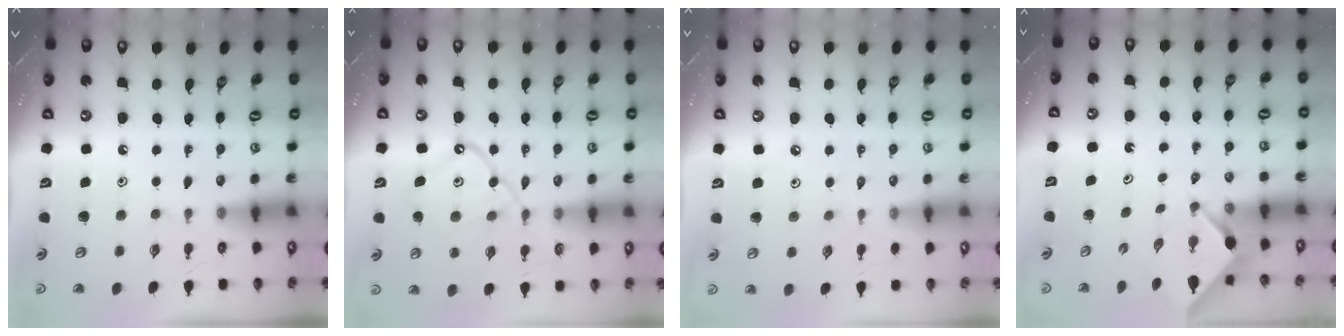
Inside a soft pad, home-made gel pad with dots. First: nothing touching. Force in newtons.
{"total": 14.0, "press": 14.0, "slide": 1.4}
{"total": 1.7, "press": 1.7, "slide": 0.4}
{"total": 2.5, "press": 2.5, "slide": 0.3}